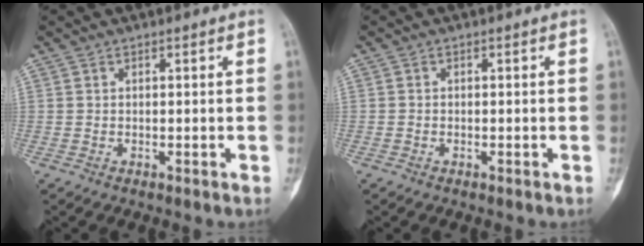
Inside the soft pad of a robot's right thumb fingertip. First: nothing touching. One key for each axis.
{"total": 0.5, "fx": -0.2, "fy": 0.5, "fz": 0.1, "tx": -0.001, "ty": 0.004, "tz": -0.004}